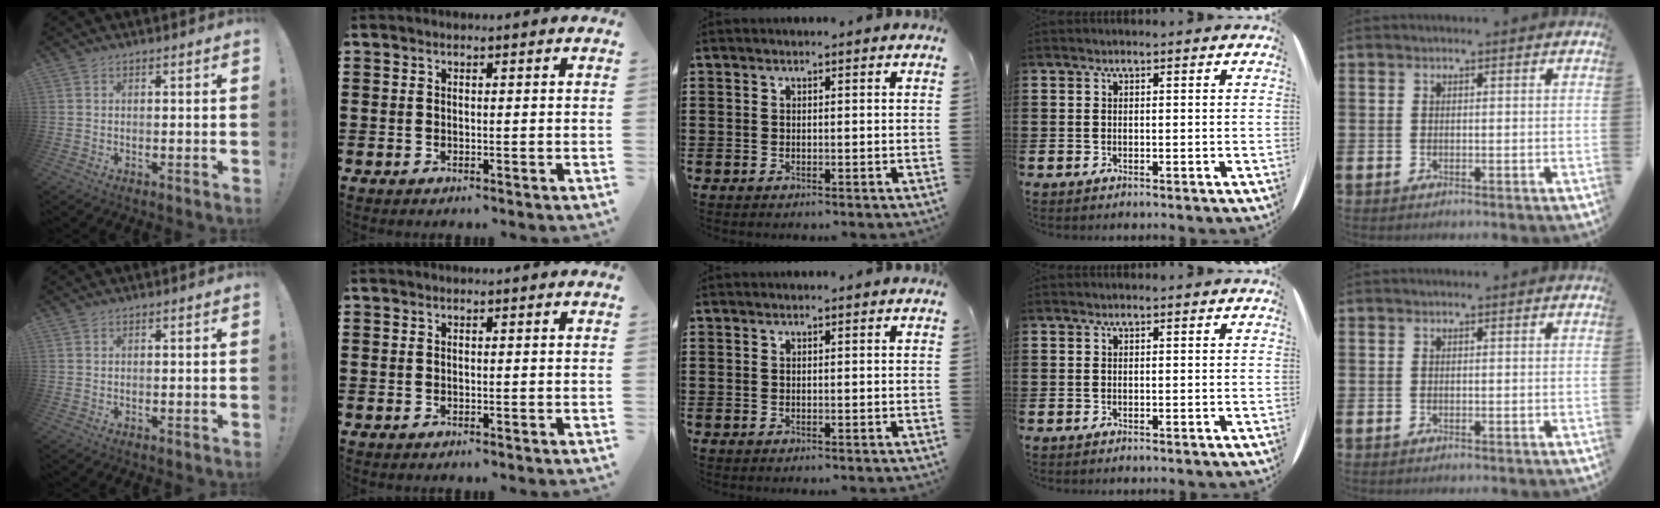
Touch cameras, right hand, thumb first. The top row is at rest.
{}